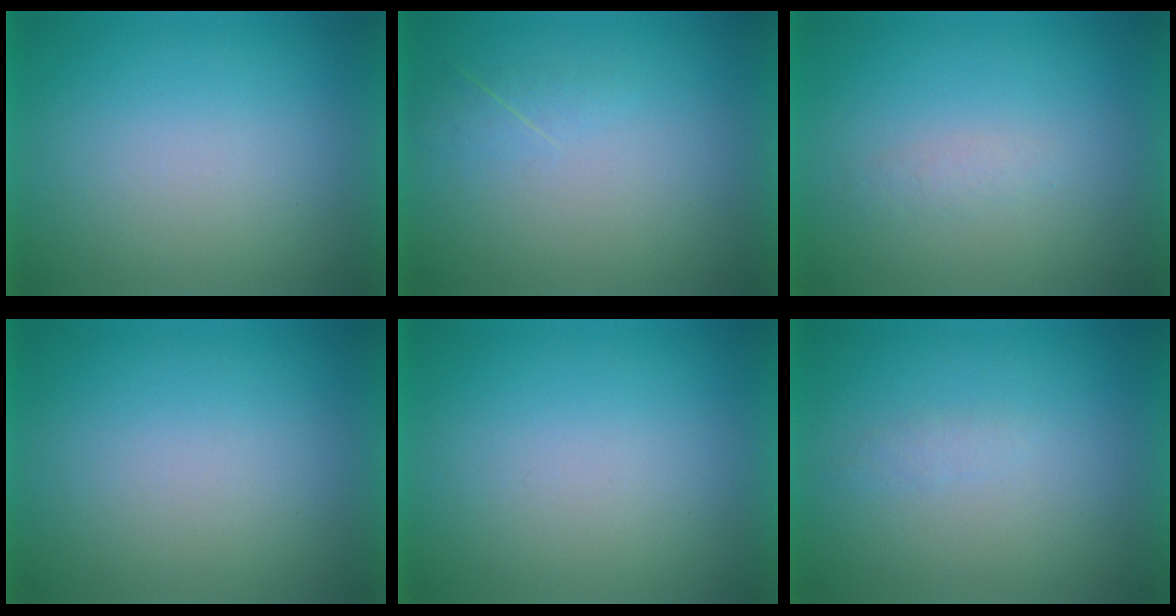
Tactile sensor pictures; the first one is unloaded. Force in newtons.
{"total": 1.9}
{"total": 1.3}
{"total": 0.0}
{"total": 0.0}
{"total": 1.2}